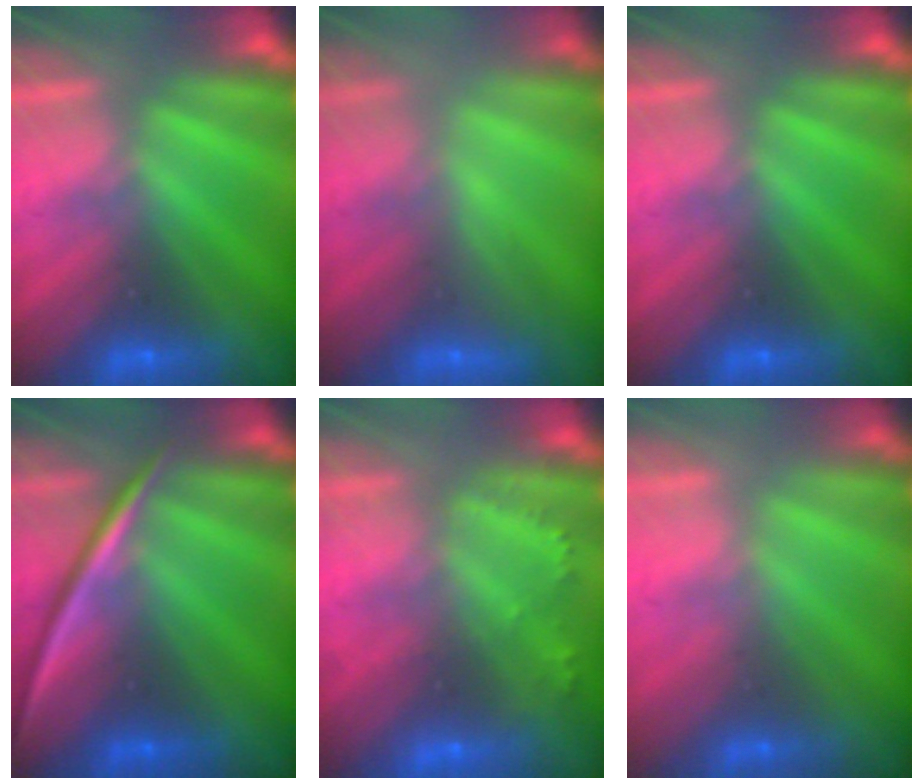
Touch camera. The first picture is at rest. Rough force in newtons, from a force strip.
{"total": 2.2}
{"total": 0.0}
{"total": 2.2}
{"total": 2.2}
{"total": 2.0}